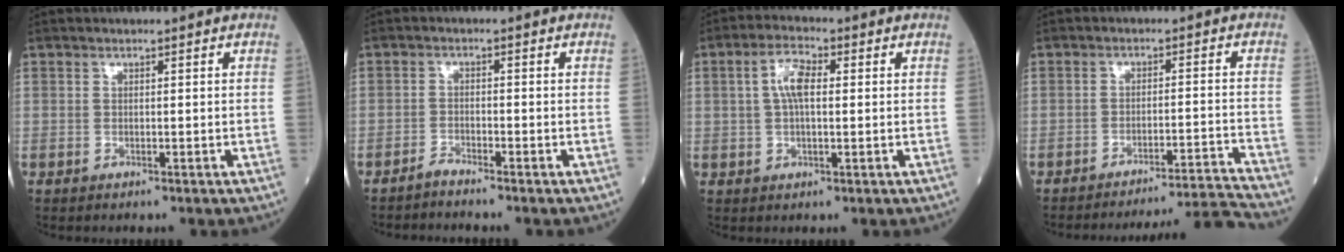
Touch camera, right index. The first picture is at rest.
{"total": 1.6, "force": [-1.6, -0.4, 0.0], "torque": [-0.001, -0.007, -0.030]}
{"total": 5.1, "force": [0.9, 1.8, 4.7], "torque": [-0.096, 0.014, 0.017]}
{"total": 11.7, "force": [-11.2, -3.6, 0.7], "torque": [0.009, -0.002, -0.162]}